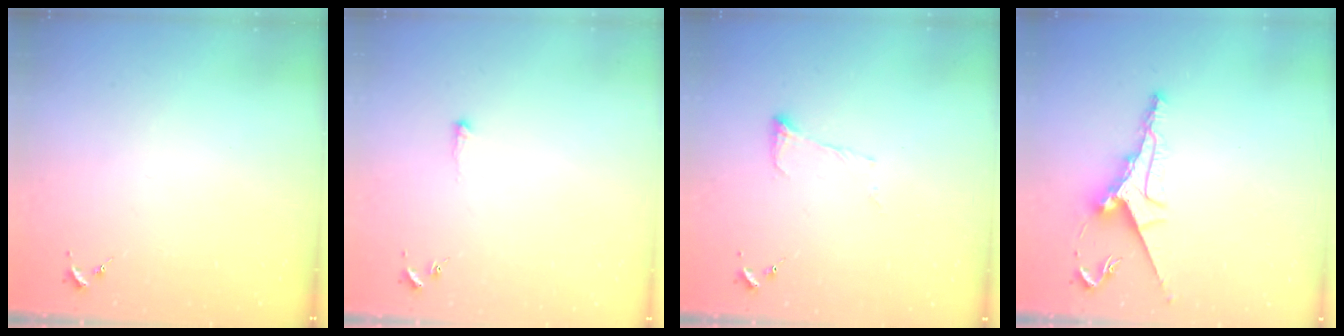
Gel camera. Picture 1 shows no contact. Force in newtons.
{"total": 2.9, "press": 2.8, "slide": 0.5}
{"total": 6.0, "press": 6.0, "slide": 0.3}
{"total": 9.9, "press": 9.9, "slide": 0.4}